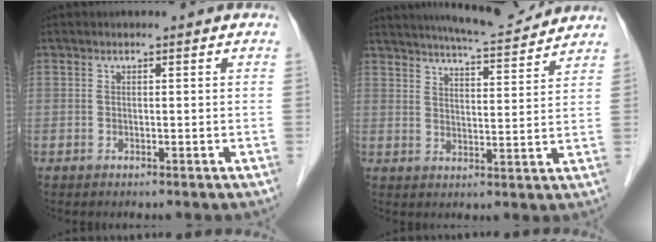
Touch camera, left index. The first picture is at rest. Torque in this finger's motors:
{"motor_torque": [0.07, -0.43, 0.55, 0.12]}